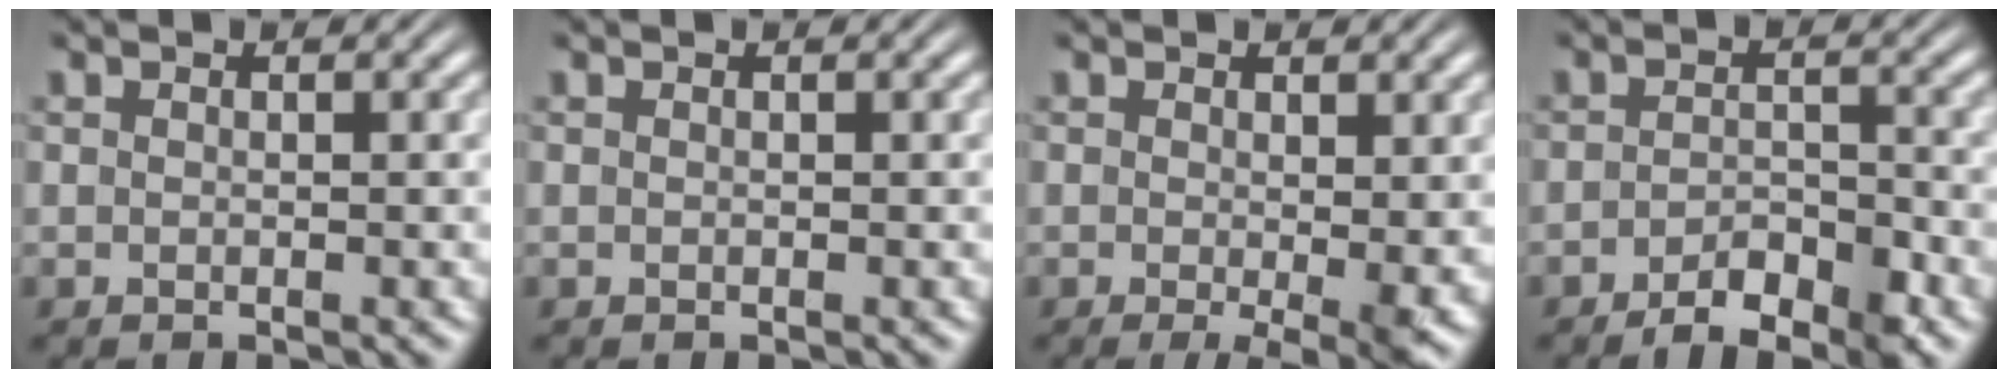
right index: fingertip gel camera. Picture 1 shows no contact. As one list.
[{"total": 0.0}, {"total": 3.2, "force": [-1.3, 0.8, 2.8], "torque": [-0.034, -0.018, -0.014]}, {"total": 4.0, "force": [-3.1, 1.4, 2.1], "torque": [-0.024, -0.001, -0.059]}]